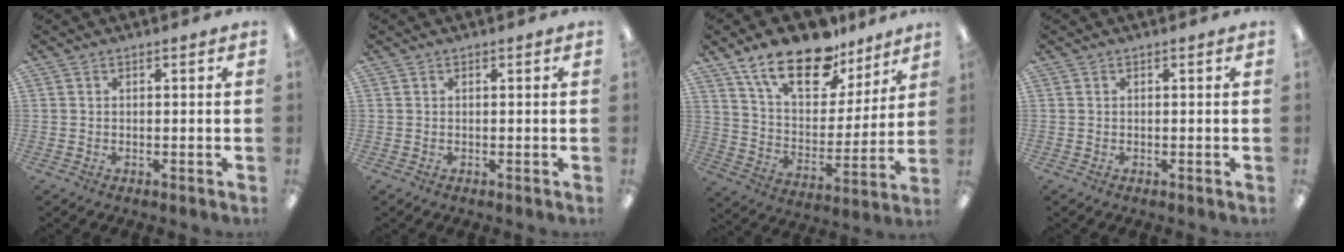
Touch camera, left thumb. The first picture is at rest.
{"total": 0.0}
{"total": 19.4, "force": [13.8, 8.8, 10.4], "torque": [-0.187, -0.076, 0.244]}
{"total": 0.0}